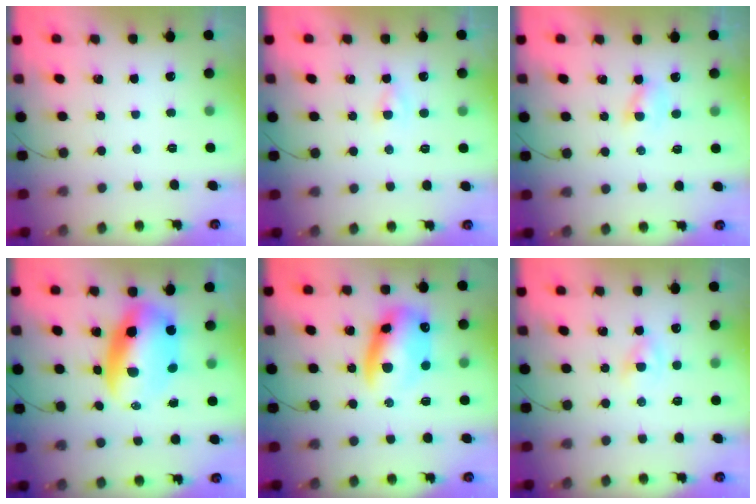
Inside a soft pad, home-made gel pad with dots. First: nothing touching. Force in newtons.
{"total": 1.6, "press": 1.4, "slide": 0.8}
{"total": 1.6, "press": 1.4, "slide": 0.8}
{"total": 11.9, "press": 11.5, "slide": 3.0}
{"total": 13.0, "press": 12.5, "slide": 3.4}
{"total": 2.2, "press": 2.0, "slide": 1.0}